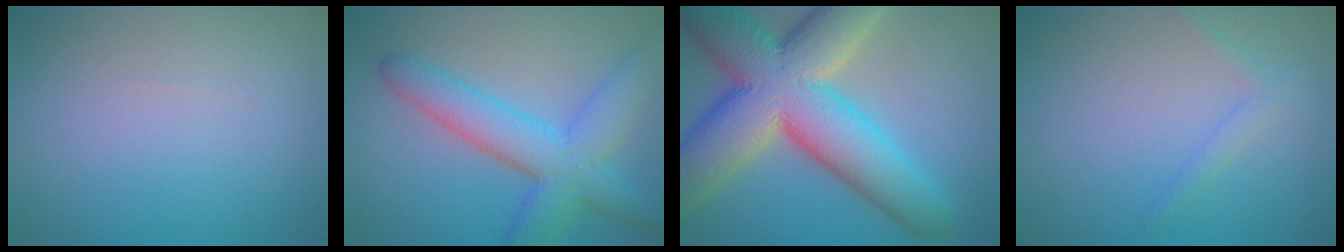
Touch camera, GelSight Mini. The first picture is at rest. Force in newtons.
{"total": 6.3, "press": 6.3, "slide": 0.2}
{"total": 14.3, "press": 14.3, "slide": 0.8}
{"total": 1.3, "press": 1.3, "slide": 0.1}